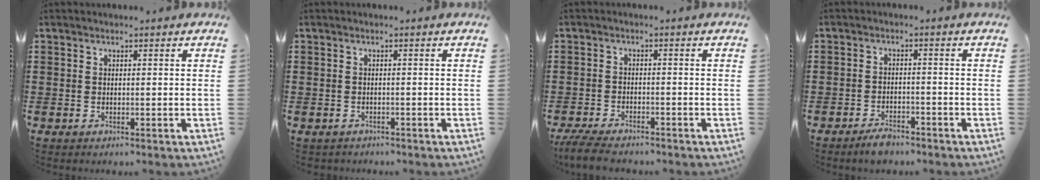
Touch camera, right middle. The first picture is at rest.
{"total": 0.7, "force": [-0.6, 0.2, -0.1], "torque": [-0.001, 0.001, -0.015]}
{"total": 3.9, "force": [-3.7, 0.6, 1.4], "torque": [-0.043, -0.007, -0.079]}
{"total": 2.7, "force": [-2.4, 0.8, 0.9], "torque": [-0.019, 0.006, -0.048]}